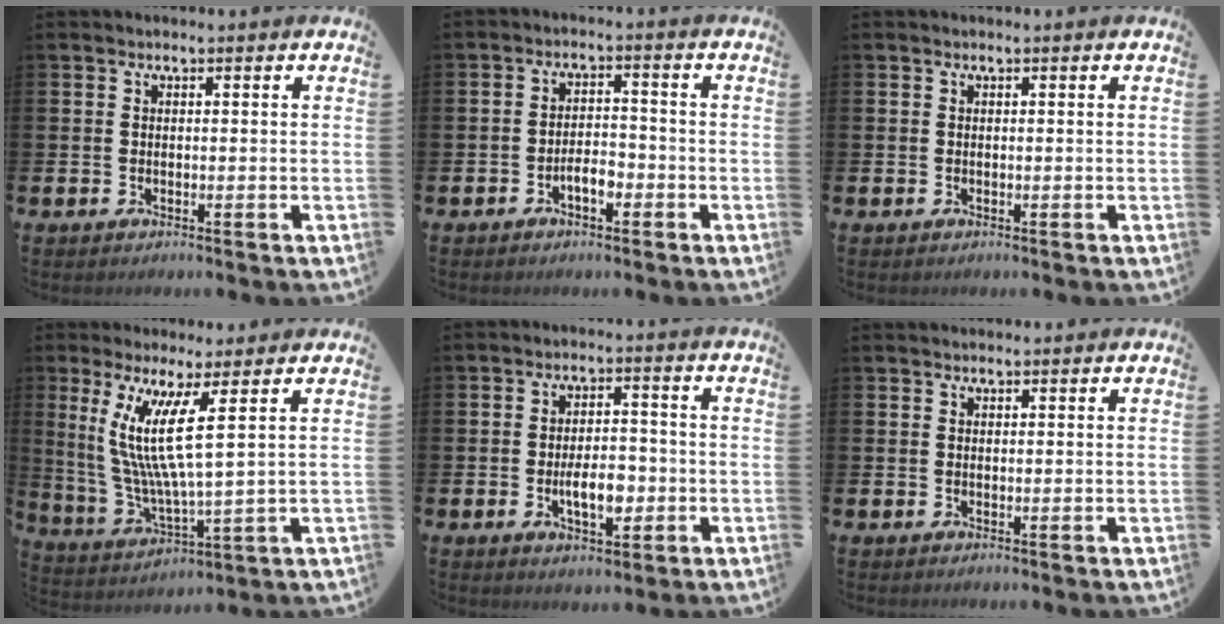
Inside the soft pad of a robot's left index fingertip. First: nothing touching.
{"total": 3.2, "force": [-1.8, 1.4, 2.3], "torque": [-0.034, 0.007, -0.037]}
{"total": 0.0}
{"total": 10.1, "force": [5.1, 1.3, 8.6], "torque": [-0.169, -0.023, 0.089]}
{"total": 5.5, "force": [-1.4, 2.8, 4.5], "torque": [-0.063, 0.003, -0.028]}
{"total": 0.7, "force": [0.7, 0.1, 0.1], "torque": [0.012, -0.004, 0.009]}